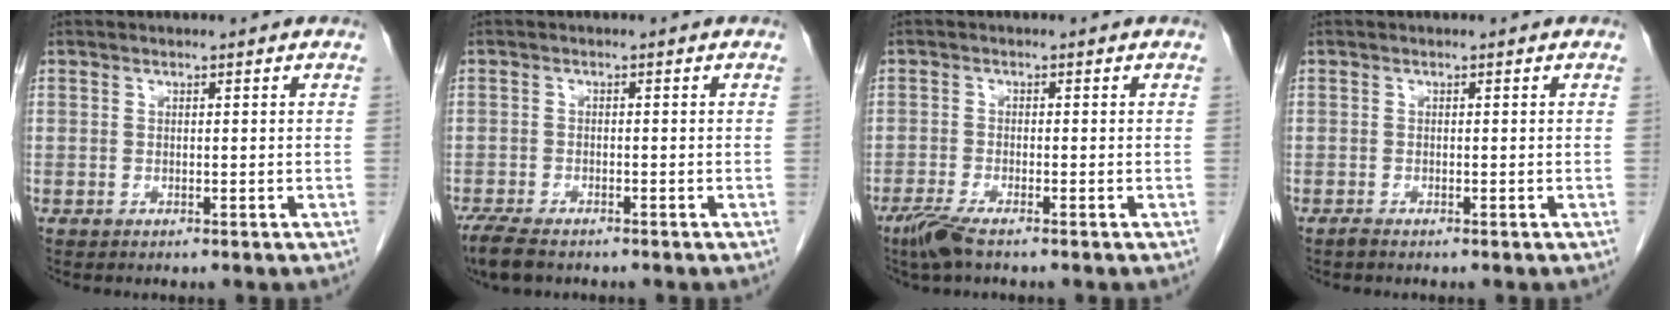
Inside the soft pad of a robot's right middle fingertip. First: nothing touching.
{"total": 5.8, "force": [-4.6, 1.9, 3.0], "torque": [-0.059, -0.013, -0.076]}
{"total": 3.8, "force": [-2.8, 0.4, 2.6], "torque": [-0.058, -0.010, -0.058]}
{"total": 0.6, "force": [-0.5, 0.0, 0.2], "torque": [-0.010, -0.002, -0.011]}